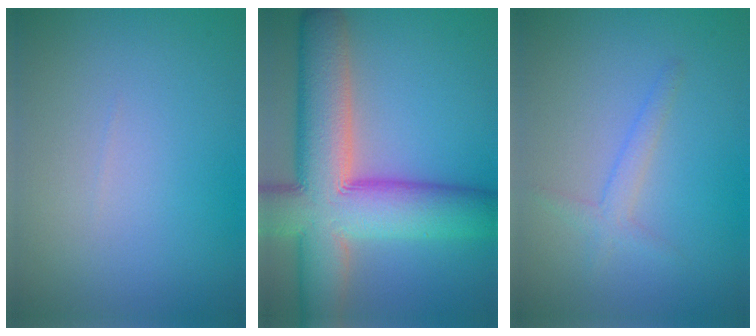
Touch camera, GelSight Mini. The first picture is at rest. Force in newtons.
{"total": 13.3, "press": 13.2, "slide": 0.7}
{"total": 1.6, "press": 1.6, "slide": 0.1}